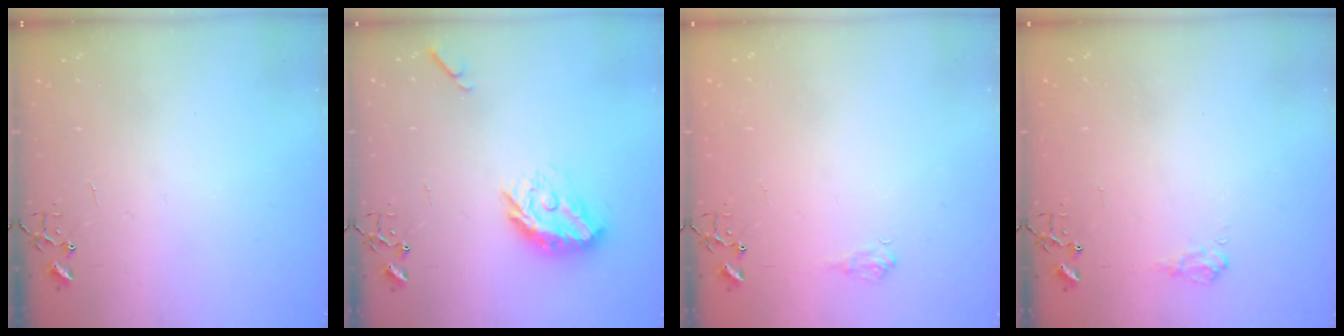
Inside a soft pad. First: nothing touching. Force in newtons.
{"total": 12.2, "press": 12.2, "slide": 0.7}
{"total": 6.2, "press": 6.1, "slide": 0.8}
{"total": 6.8, "press": 6.8, "slide": 0.8}